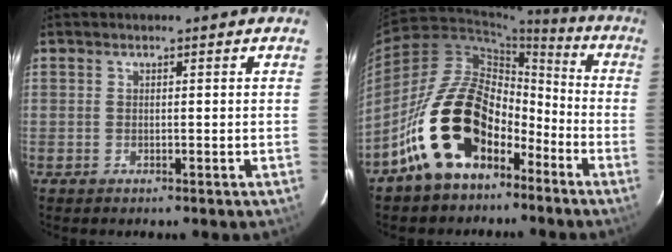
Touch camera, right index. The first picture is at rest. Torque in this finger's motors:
{"motor_torque": [2.06, -0.08, 1.05, 0.21]}